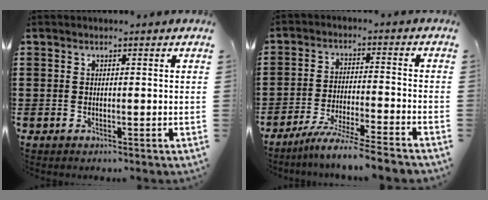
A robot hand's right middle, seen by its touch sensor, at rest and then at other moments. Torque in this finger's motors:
{"motor_torque": [2.14, 0.00, 0.23, 0.15]}